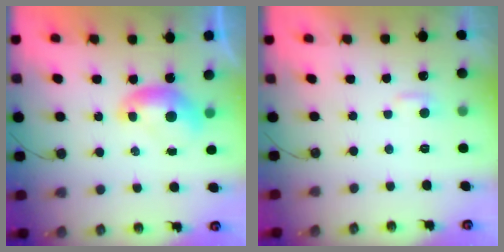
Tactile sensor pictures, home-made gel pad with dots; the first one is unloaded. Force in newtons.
{"total": 2.4, "press": 2.3, "slide": 0.5}